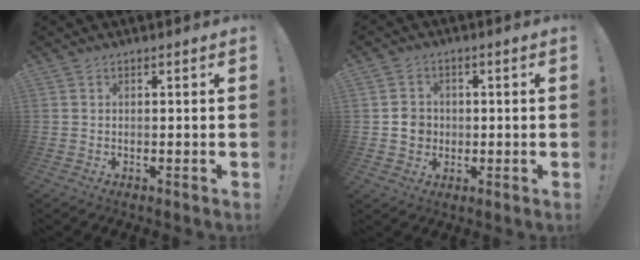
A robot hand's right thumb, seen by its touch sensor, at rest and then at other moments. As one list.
[{"total": 5.7, "force": [0.0, 5.4, 1.9], "torque": [-0.018, 0.007, 0.001]}]